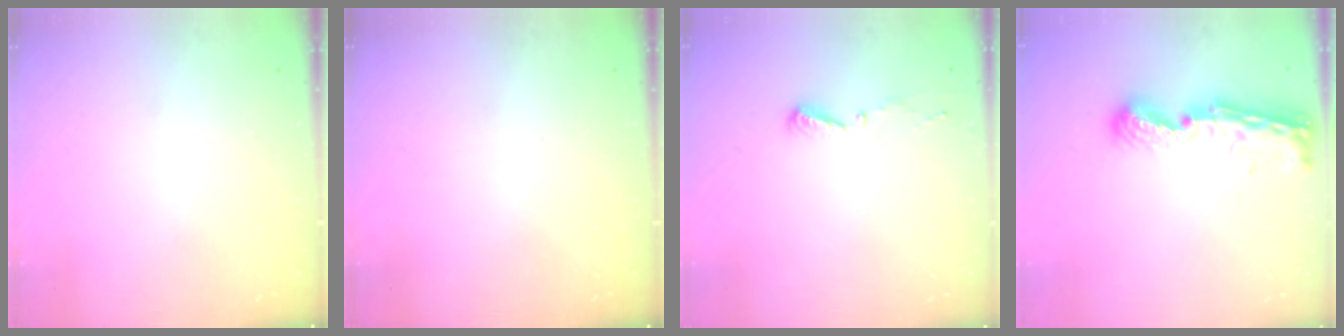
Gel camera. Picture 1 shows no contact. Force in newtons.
{"total": 0.0}
{"total": 4.0, "press": 4.0, "slide": 0.4}
{"total": 9.3, "press": 9.3, "slide": 1.0}